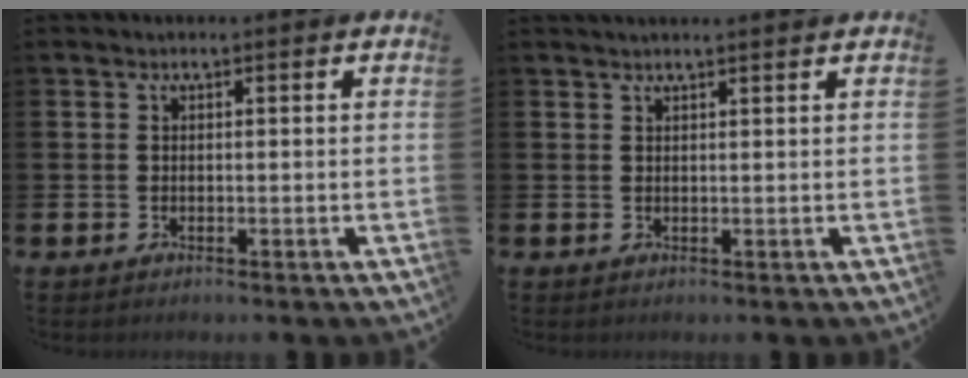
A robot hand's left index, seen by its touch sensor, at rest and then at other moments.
{"total": 1.1, "force": [1.0, -0.1, 0.2], "torque": [-0.002, 0.000, 0.019]}